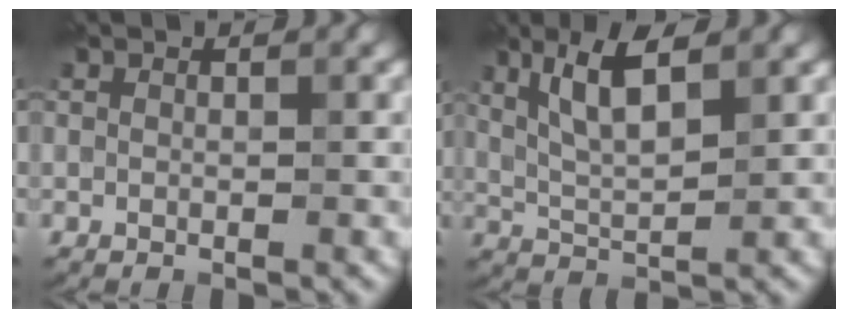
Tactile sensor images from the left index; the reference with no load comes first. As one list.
[{"total": 4.6, "force": [2.3, 1.1, 3.9], "torque": [-0.082, 0.007, 0.042]}]